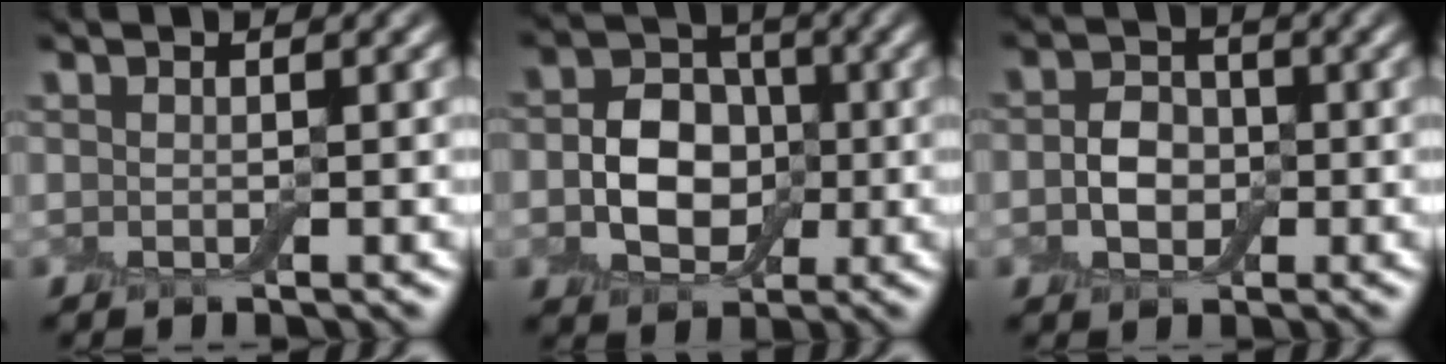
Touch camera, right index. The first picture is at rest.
{"total": 5.5, "force": [-0.5, 4.4, 3.3], "torque": [-0.049, 0.005, -0.013]}
{"total": 2.7, "force": [-0.5, 2.3, 1.3], "torque": [-0.023, 0.006, -0.015]}